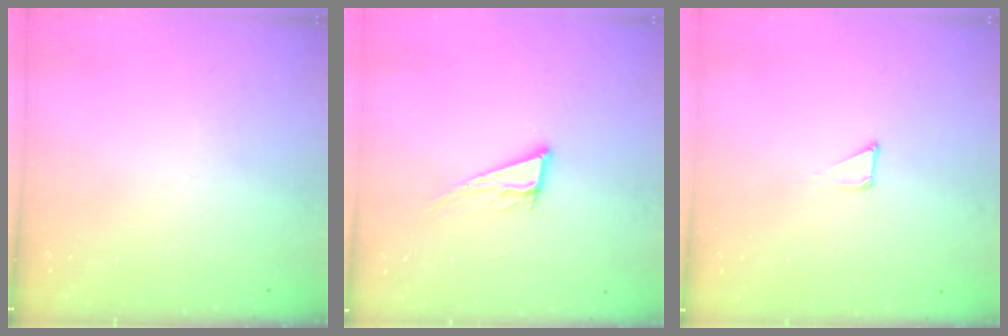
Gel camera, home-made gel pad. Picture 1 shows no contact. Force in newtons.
{"total": 10.9, "press": 10.4, "slide": 3.3}
{"total": 1.3, "press": 1.3, "slide": 0.0}